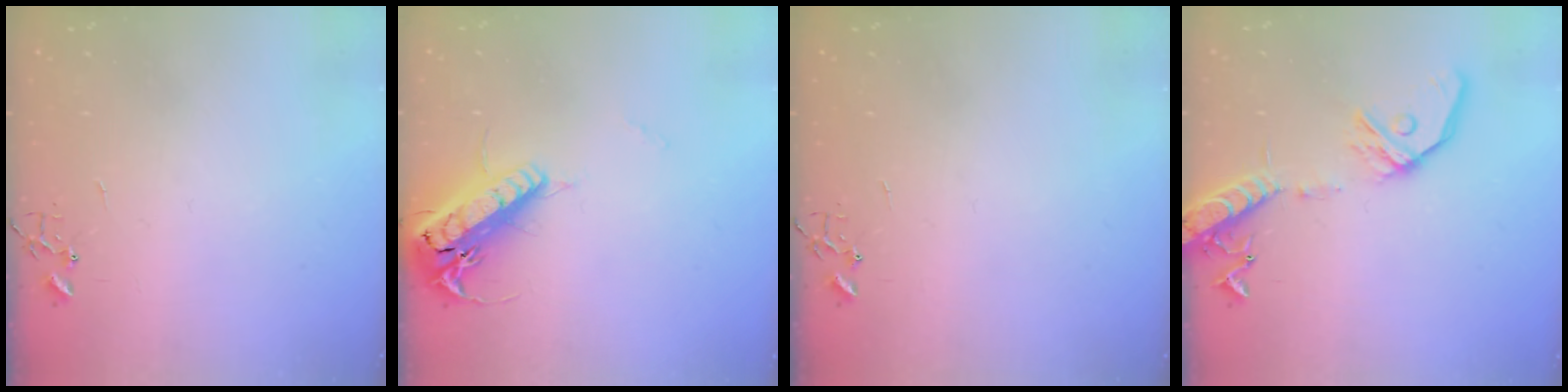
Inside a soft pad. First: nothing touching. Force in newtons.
{"total": 19.2, "press": 18.9, "slide": 3.3}
{"total": 0.0}
{"total": 16.0, "press": 15.7, "slide": 3.1}